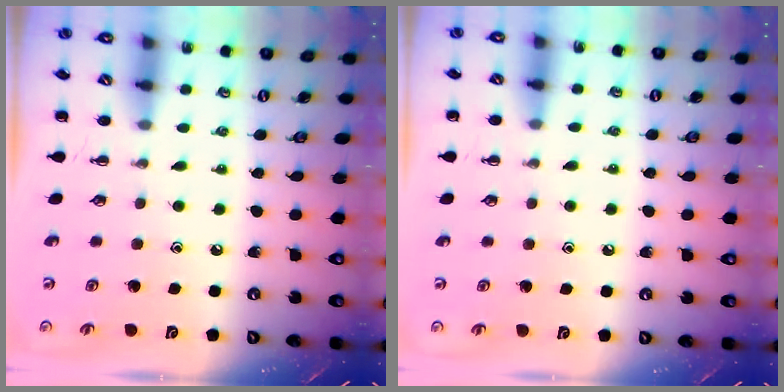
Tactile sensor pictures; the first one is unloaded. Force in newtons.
{"total": 6.0, "press": 5.7, "slide": 2.0}